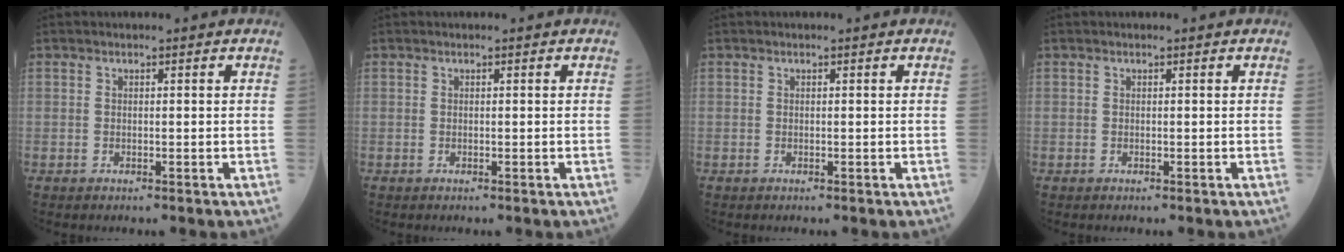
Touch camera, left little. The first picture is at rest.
{"total": 0.0}
{"total": 0.0}
{"total": 0.0}